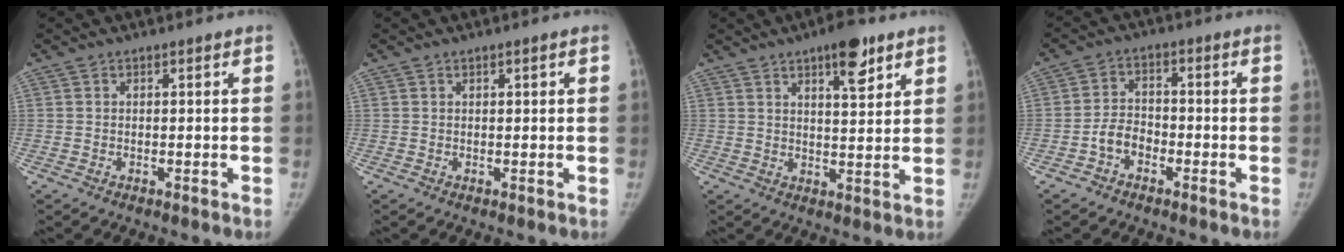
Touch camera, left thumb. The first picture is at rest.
{"total": 0.7, "force": [0.2, 0.2, 0.6], "torque": [-0.007, 0.001, 0.005]}
{"total": 8.0, "force": [4.7, 2.7, 5.9], "torque": [-0.068, -0.025, 0.067]}
{"total": 4.8, "force": [-2.5, 3.4, 2.3], "torque": [-0.028, 0.026, -0.050]}